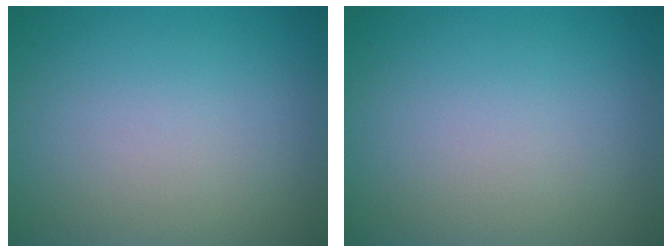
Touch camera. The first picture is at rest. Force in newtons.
{"total": 0.0}